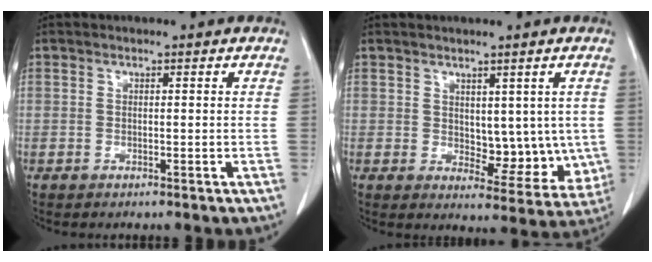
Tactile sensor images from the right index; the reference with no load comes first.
{"total": 7.9, "force": [0.9, 4.7, 6.3], "torque": [-0.060, -0.008, 0.024]}